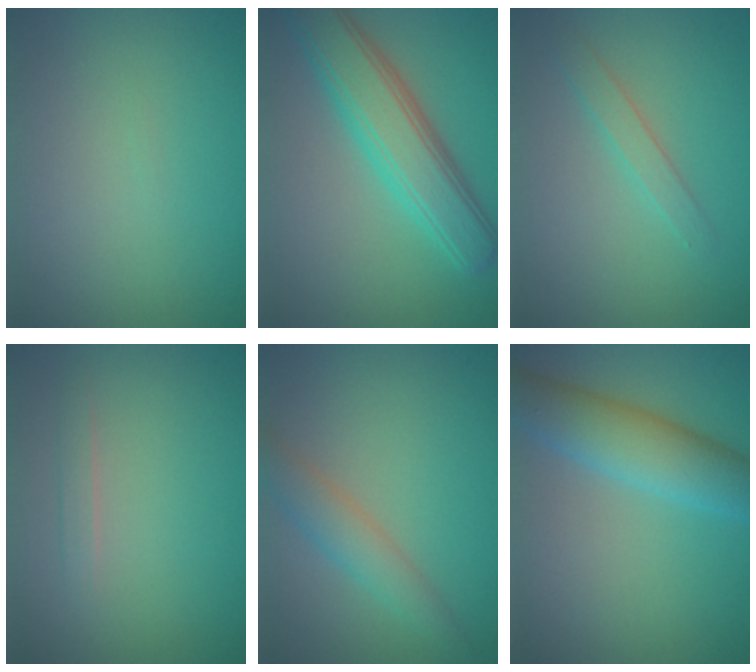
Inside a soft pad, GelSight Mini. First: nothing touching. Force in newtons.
{"total": 6.4, "press": 6.4, "slide": 0.1}
{"total": 1.6, "press": 1.6, "slide": 0.0}
{"total": 0.9, "press": 0.9, "slide": 0.1}
{"total": 3.0, "press": 3.0, "slide": 0.1}
{"total": 5.7, "press": 5.7, "slide": 0.0}